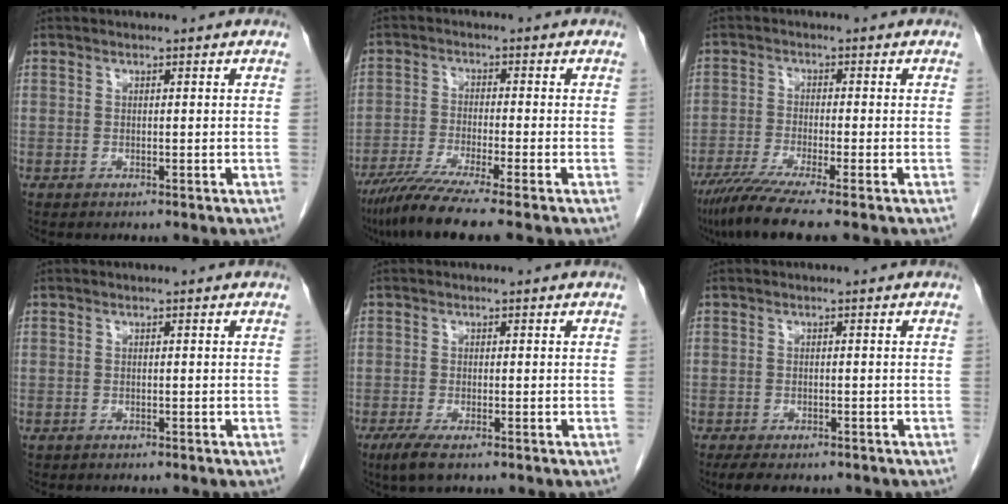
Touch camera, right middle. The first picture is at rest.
{"total": 9.0, "force": [-6.9, -1.0, 5.6], "torque": [-0.092, -0.030, -0.117]}
{"total": 8.3, "force": [-6.3, -0.8, 5.4], "torque": [-0.087, -0.027, -0.106]}
{"total": 0.0}
{"total": 3.3, "force": [-2.0, 0.6, 2.5], "torque": [-0.054, -0.010, -0.038]}
{"total": 5.8, "force": [-4.6, 2.1, 2.8], "torque": [-0.044, -0.013, -0.062]}